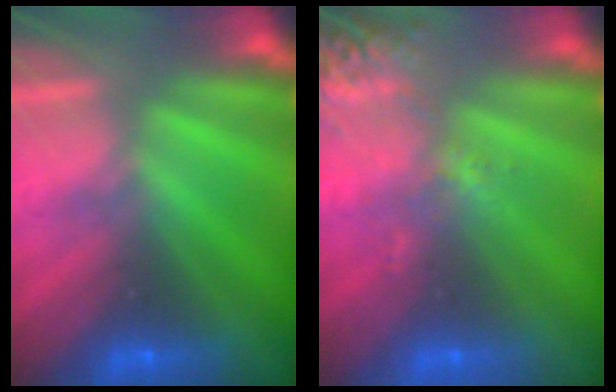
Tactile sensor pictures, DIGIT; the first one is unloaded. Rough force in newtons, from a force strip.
{"total": 2.6}